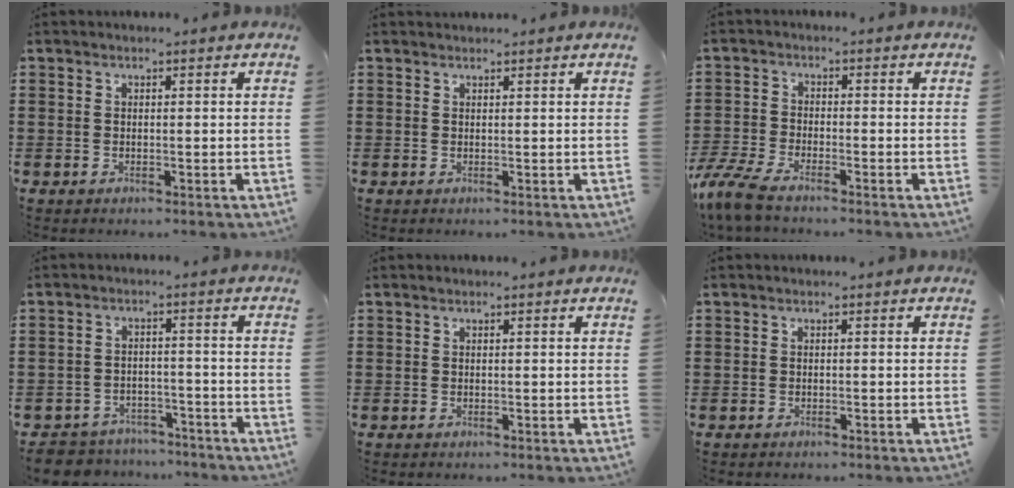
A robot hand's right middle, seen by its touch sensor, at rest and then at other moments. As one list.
[{"total": 0.8, "force": [0.8, -0.1, 0.1], "torque": [-0.003, -0.001, 0.016]}, {"total": 5.0, "force": [-4.3, 0.7, 2.5], "torque": [-0.090, -0.021, -0.095]}, {"total": 4.7, "force": [-4.6, 1.1, -0.1], "torque": [-0.016, 0.007, -0.100]}, {"total": 0.0}, {"total": 0.0}]